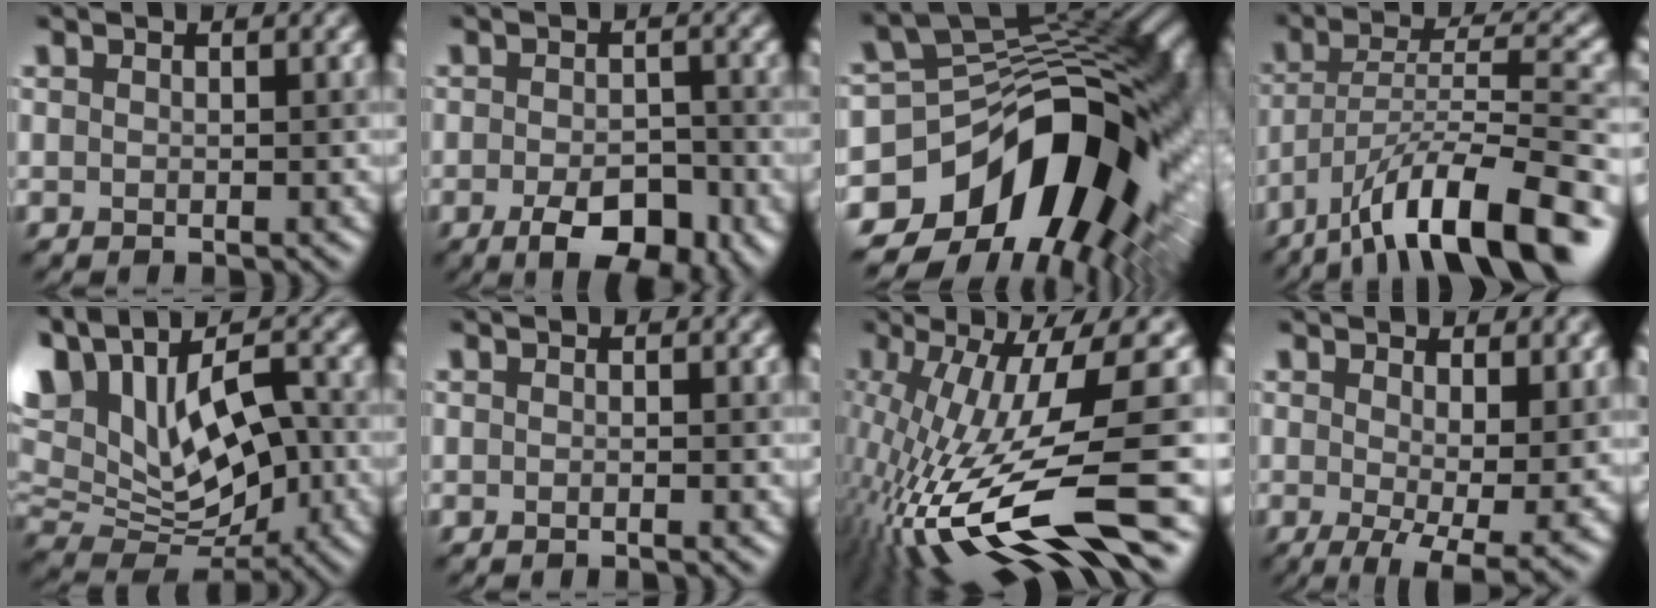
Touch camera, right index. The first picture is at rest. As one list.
[{"total": 5.9, "force": [-2.7, 2.8, 4.5], "torque": [-0.068, -0.003, -0.040]}, {"total": 15.8, "force": [-6.2, 9.2, 11.3], "torque": [-0.153, 0.006, -0.107]}, {"total": 13.0, "force": [-8.5, 3.6, 9.1], "torque": [-0.149, 0.010, -0.151]}, {"total": 13.7, "force": [3.2, 8.7, 10.1], "torque": [-0.205, 0.027, 0.070]}, {"total": 0.6, "force": [-0.2, 0.1, 0.5], "torque": [-0.010, -0.005, -0.007]}, {"total": 15.0, "force": [-3.0, 3.2, 14.3], "torque": [-0.280, -0.001, -0.034]}, {"total": 7.4, "force": [-0.6, 2.5, 6.9], "torque": [-0.108, -0.023, 0.002]}]